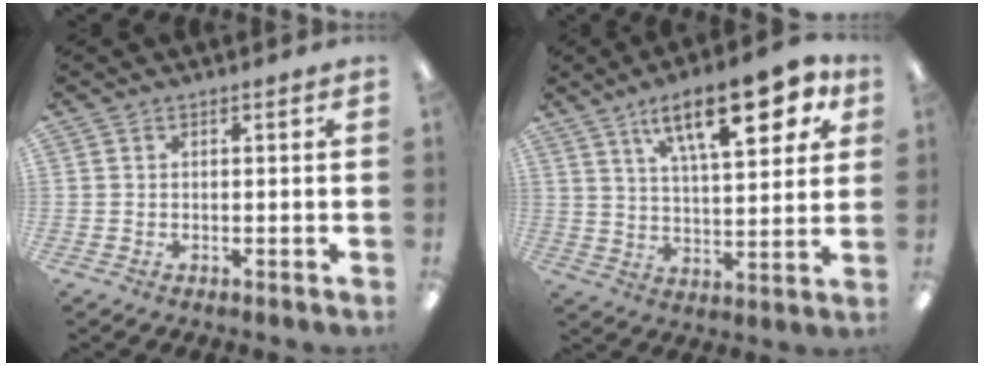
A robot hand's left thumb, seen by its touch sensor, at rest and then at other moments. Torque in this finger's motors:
{"motor_torque": [0.20, 1.09, 1.95, -0.82, 0.36]}